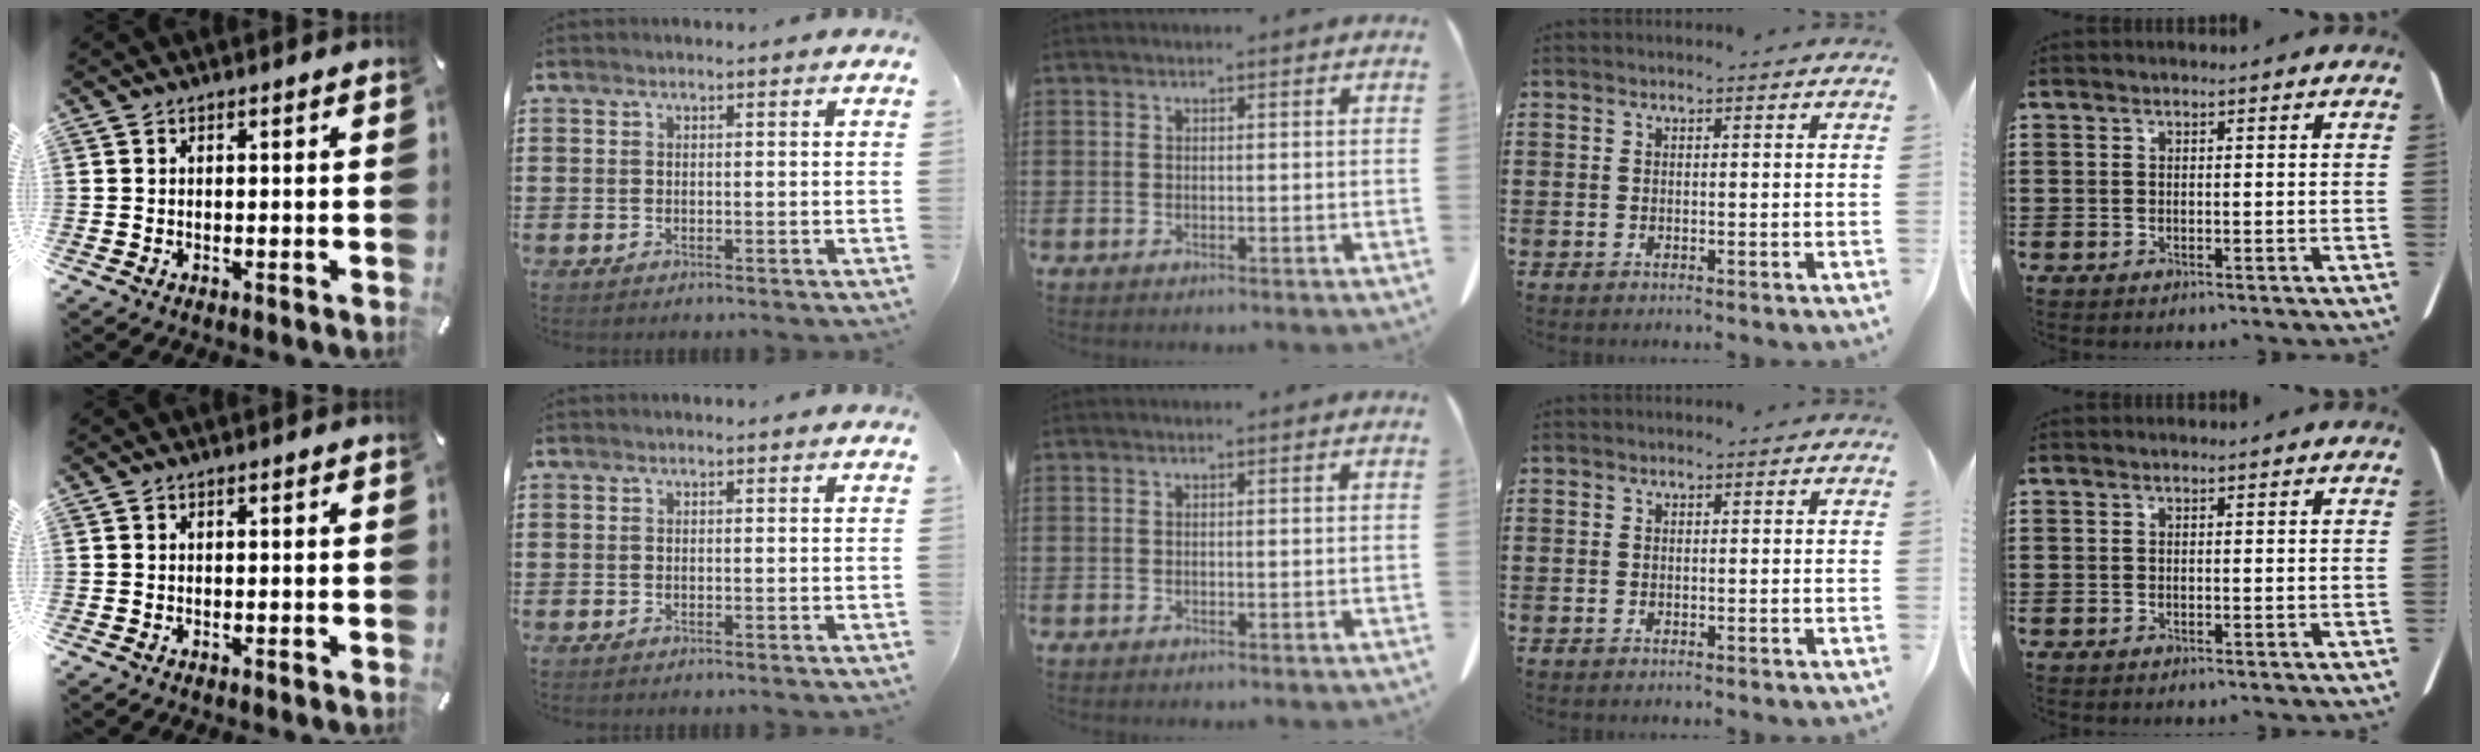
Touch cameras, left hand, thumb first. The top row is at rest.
{}